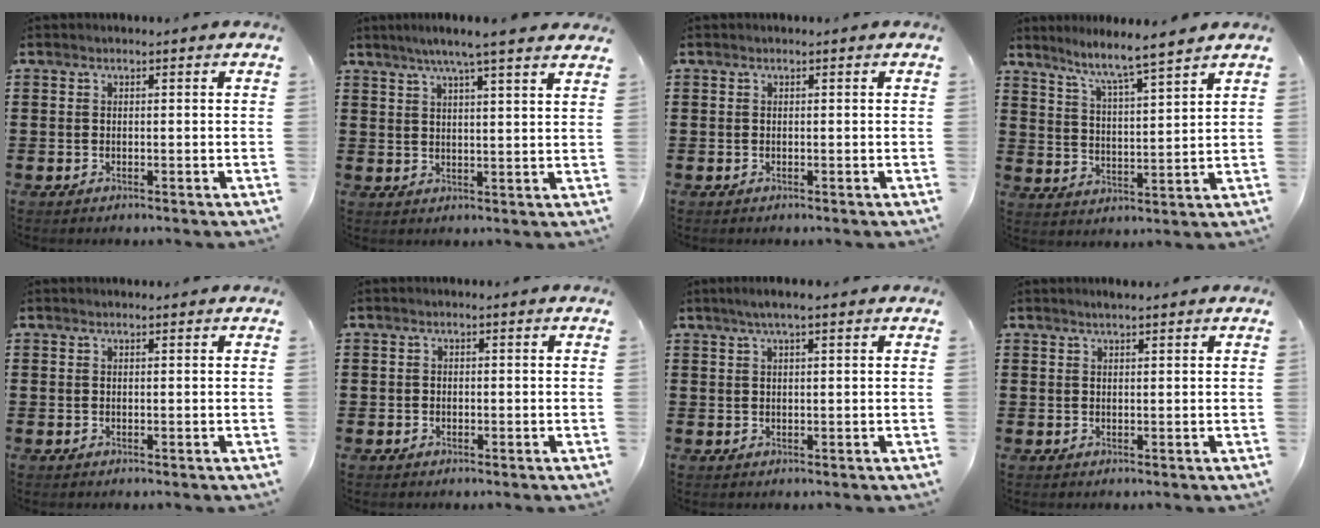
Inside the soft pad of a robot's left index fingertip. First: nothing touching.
{"total": 5.4, "force": [4.3, -0.6, 3.2], "torque": [-0.074, -0.008, 0.074]}
{"total": 0.0}
{"total": 5.2, "force": [4.7, -1.0, 1.9], "torque": [-0.060, -0.035, 0.074]}
{"total": 0.0}
{"total": 0.8, "force": [-0.3, 0.7, 0.1], "torque": [-0.005, 0.003, -0.007]}
{"total": 2.6, "force": [1.5, 0.2, 2.1], "torque": [-0.041, 0.003, 0.026]}
{"total": 1.4, "force": [1.2, 0.0, 0.7], "torque": [-0.014, 0.000, 0.021]}